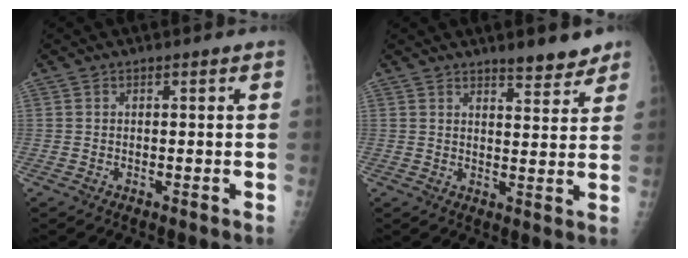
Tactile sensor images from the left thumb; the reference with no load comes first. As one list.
[{"total": 5.8, "force": [4.7, 1.7, 2.9], "torque": [-0.018, -0.032, 0.064]}]